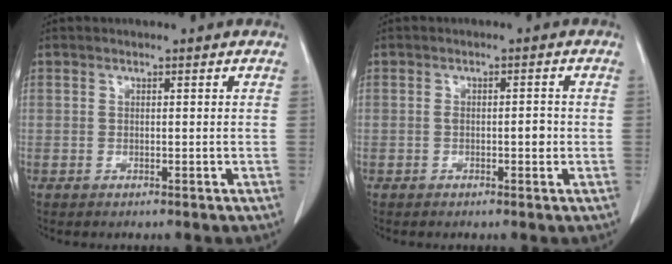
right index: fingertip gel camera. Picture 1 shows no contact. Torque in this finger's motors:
{"motor_torque": [0.33, -0.11, 0.08, 0.04]}